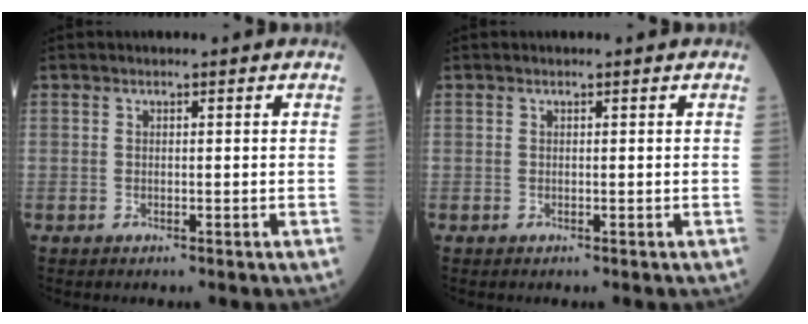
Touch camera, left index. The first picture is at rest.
{"total": 0.0}